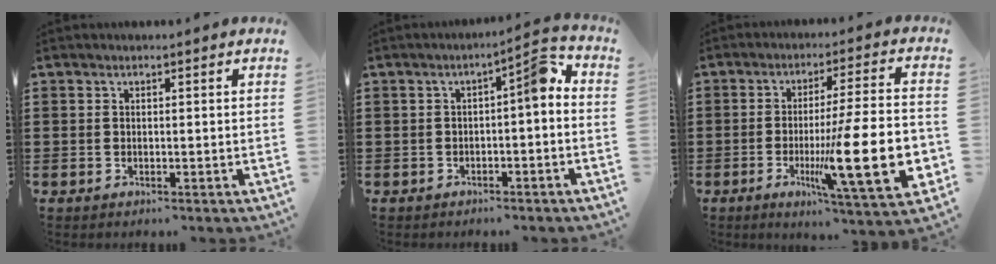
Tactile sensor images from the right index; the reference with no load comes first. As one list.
[{"total": 3.9, "force": [-0.4, 0.9, 3.8], "torque": [-0.060, 0.005, -0.018]}, {"total": 18.7, "force": [-4.1, 3.8, 17.8], "torque": [-0.283, -0.014, -0.055]}]